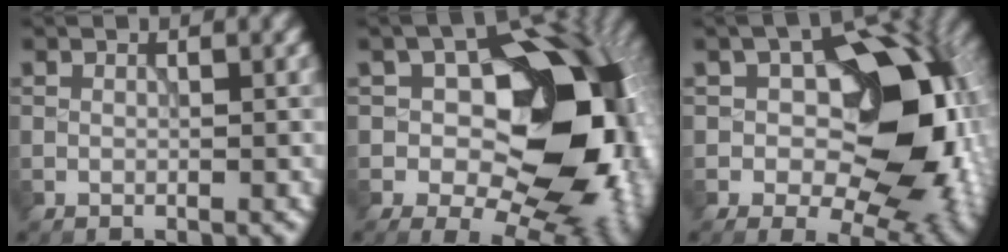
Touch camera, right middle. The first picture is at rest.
{"total": 17.6, "force": [0.0, 10.9, 13.9], "torque": [-0.169, 0.011, -0.007]}
{"total": 15.7, "force": [0.6, 9.7, 12.3], "torque": [-0.135, 0.007, 0.006]}